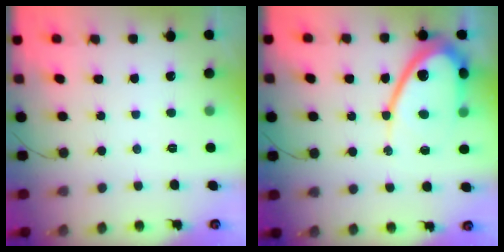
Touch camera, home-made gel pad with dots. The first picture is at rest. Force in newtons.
{"total": 12.9, "press": 12.9, "slide": 1.2}